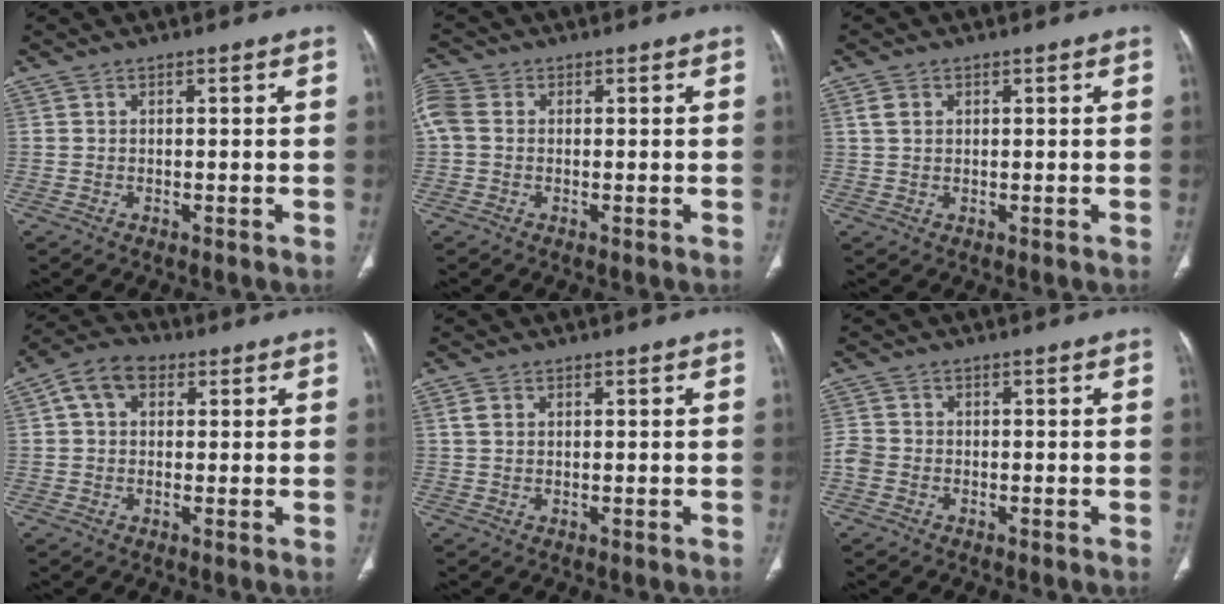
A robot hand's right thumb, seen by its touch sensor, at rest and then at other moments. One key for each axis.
{"total": 5.4, "fx": 0.2, "fy": 4.5, "fz": 3.1, "tx": -0.077, "ty": 0.016, "tz": -0.002}
{"total": 2.3, "fx": 0.8, "fy": 1.8, "fz": 1.2, "tx": -0.019, "ty": 0.005, "tz": 0.017}
{"total": 7.3, "fx": 2.1, "fy": 5.2, "fz": 4.6, "tx": -0.076, "ty": 0.018, "tz": 0.029}
{"total": 1.8, "fx": 0.6, "fy": 1.5, "fz": 1.0, "tx": -0.015, "ty": 0.004, "tz": 0.013}
{"total": 2.7, "fx": -1.1, "fy": 2.2, "fz": 1.0, "tx": -0.015, "ty": 0.007, "tz": -0.031}